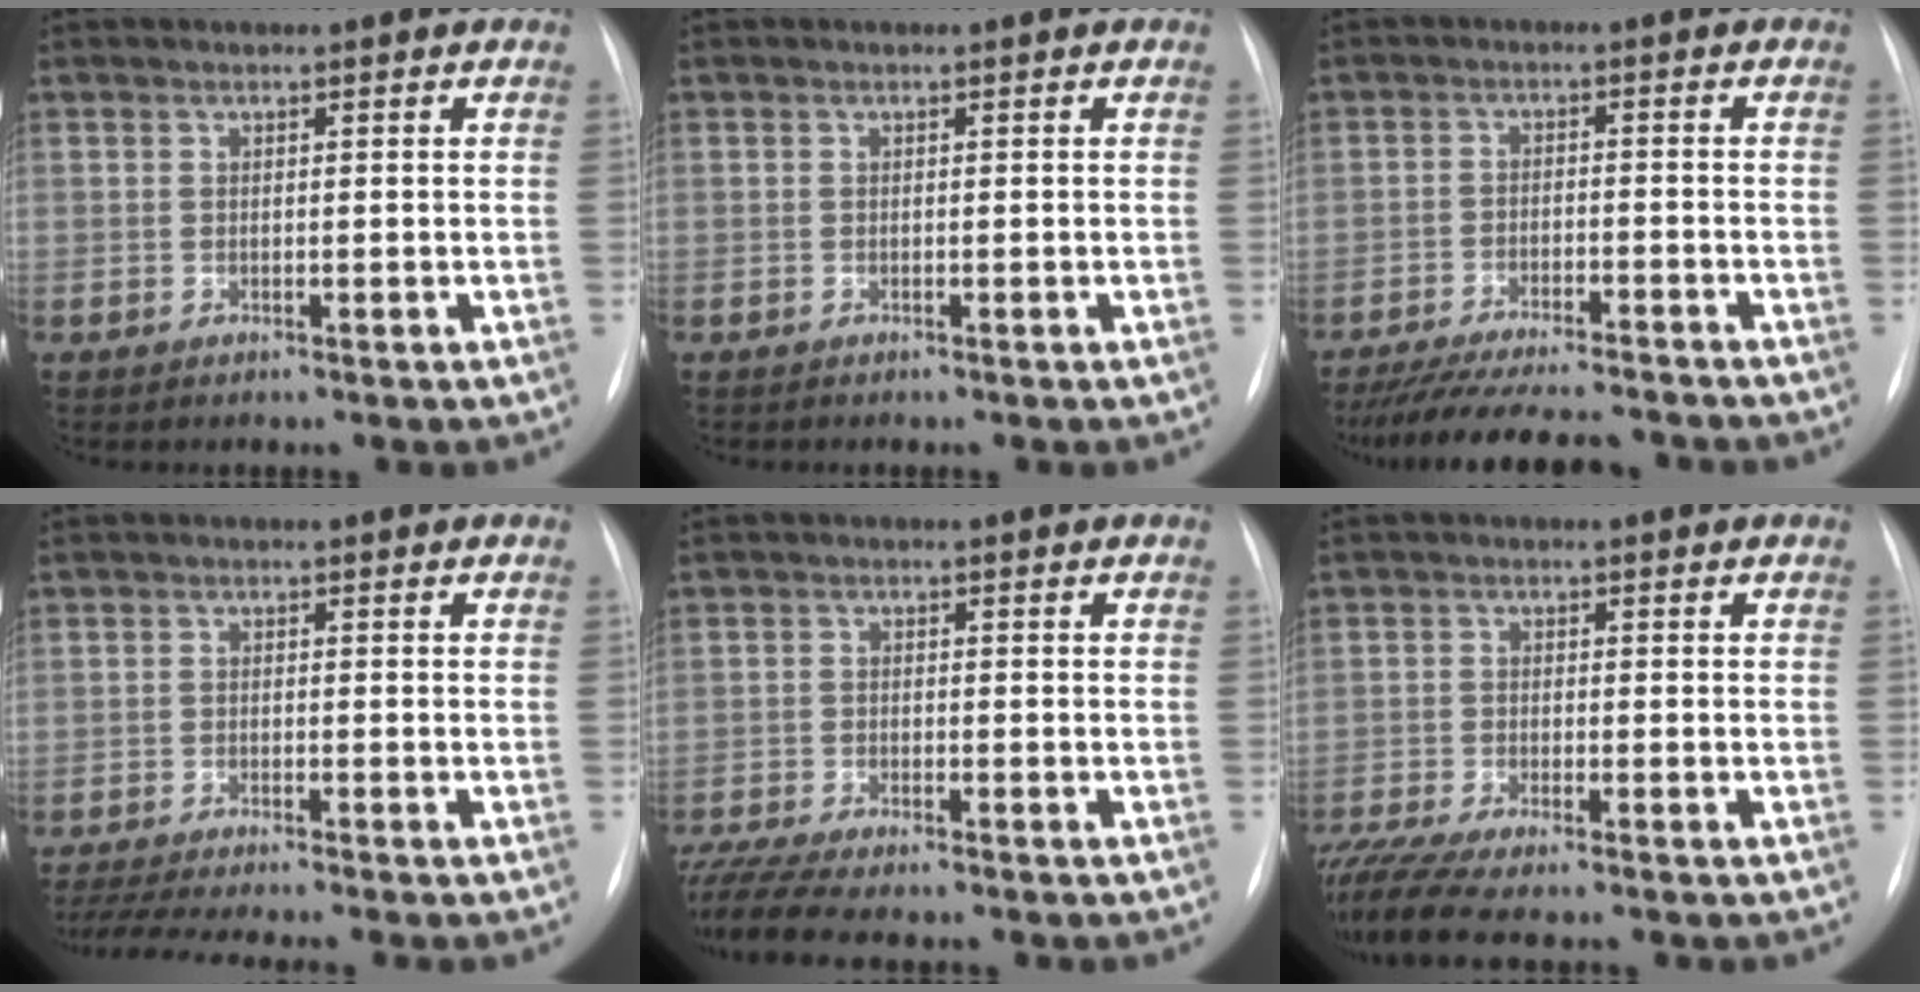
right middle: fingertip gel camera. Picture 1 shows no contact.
{"total": 0.0}
{"total": 15.5, "force": [-13.9, 2.0, 6.4], "torque": [-0.120, -0.021, -0.203]}
{"total": 10.3, "force": [-9.0, -0.7, 5.0], "torque": [-0.070, -0.016, -0.140]}
{"total": 9.6, "force": [-8.5, 0.9, 4.5], "torque": [-0.077, -0.013, -0.135]}
{"total": 7.8, "force": [-6.7, -0.1, 3.9], "torque": [-0.065, -0.018, -0.112]}